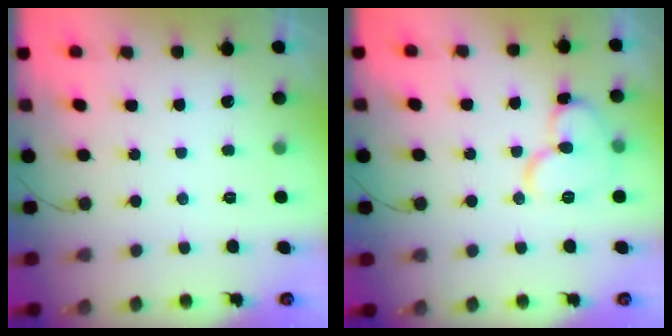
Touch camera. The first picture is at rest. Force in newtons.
{"total": 11.5, "press": 11.4, "slide": 1.5}